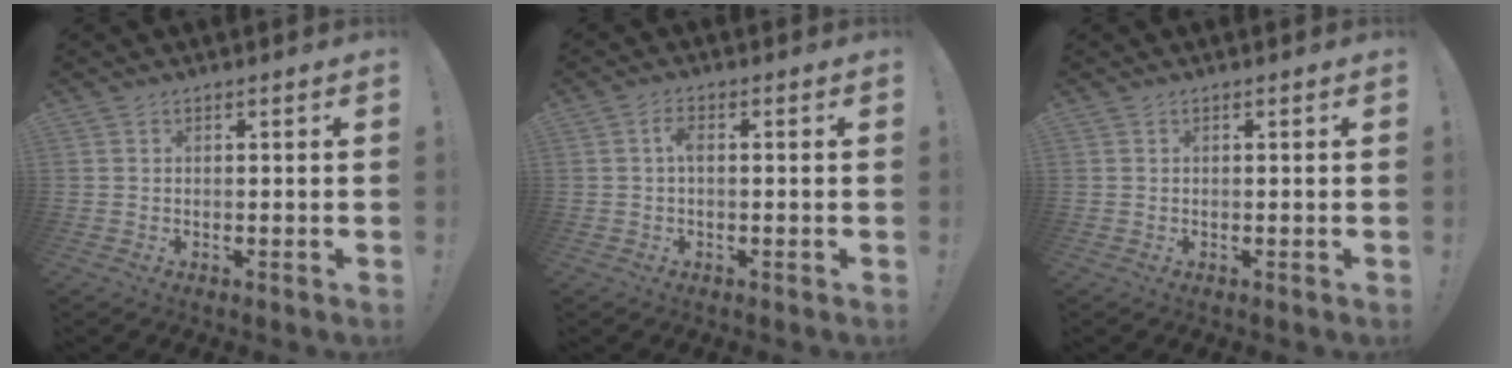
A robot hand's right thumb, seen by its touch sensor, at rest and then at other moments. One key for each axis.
{"total": 2.8, "fx": 0.0, "fy": 1.1, "fz": 2.5, "tx": -0.057, "ty": 0.009, "tz": 0.000}
{"total": 0.0}